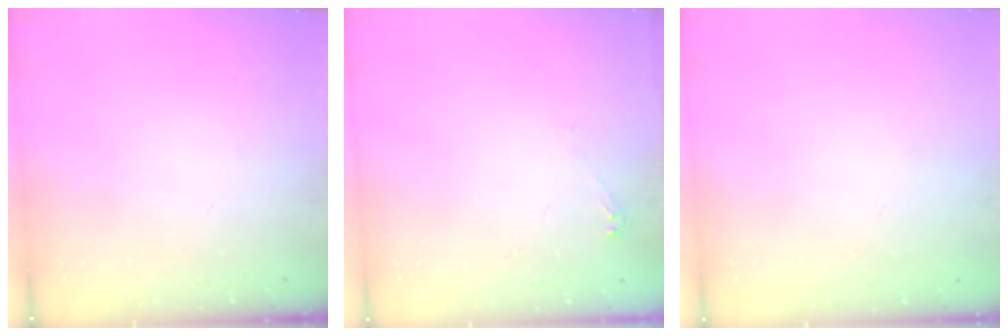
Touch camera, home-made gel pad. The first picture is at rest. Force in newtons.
{"total": 2.5, "press": 2.5, "slide": 0.3}
{"total": 0.0}